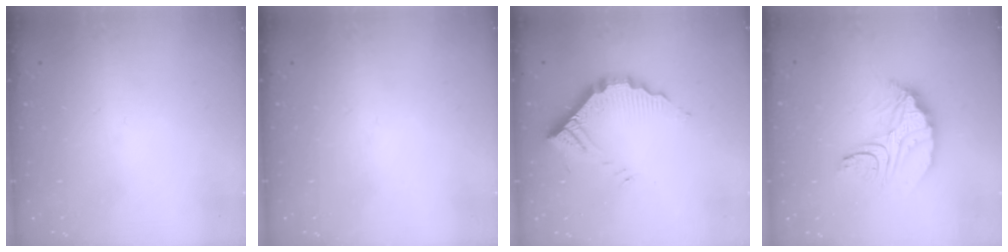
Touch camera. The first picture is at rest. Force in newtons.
{"total": 0.0}
{"total": 10.1, "press": 10.1, "slide": 0.4}
{"total": 12.2, "press": 12.2, "slide": 1.1}